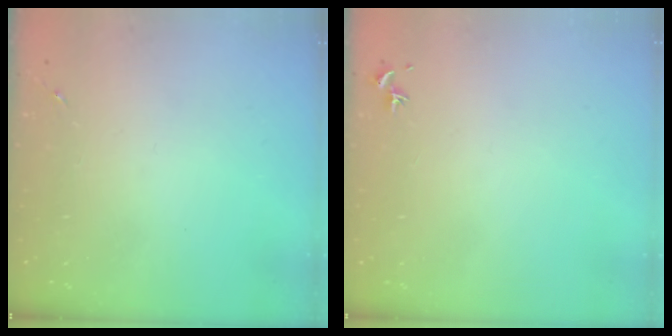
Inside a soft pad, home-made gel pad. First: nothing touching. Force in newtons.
{"total": 0.7, "press": 0.5, "slide": 0.4}